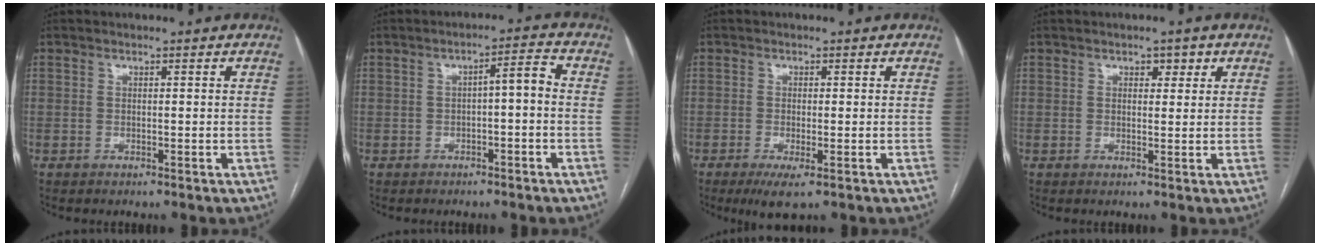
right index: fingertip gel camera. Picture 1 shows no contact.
{"total": 3.5, "force": [-0.7, 0.7, 3.4], "torque": [-0.049, 0.018, -0.009]}
{"total": 3.9, "force": [-2.3, 0.6, 3.1], "torque": [-0.049, -0.010, -0.033]}
{"total": 1.7, "force": [1.0, 1.0, 1.0], "torque": [-0.010, 0.004, 0.013]}